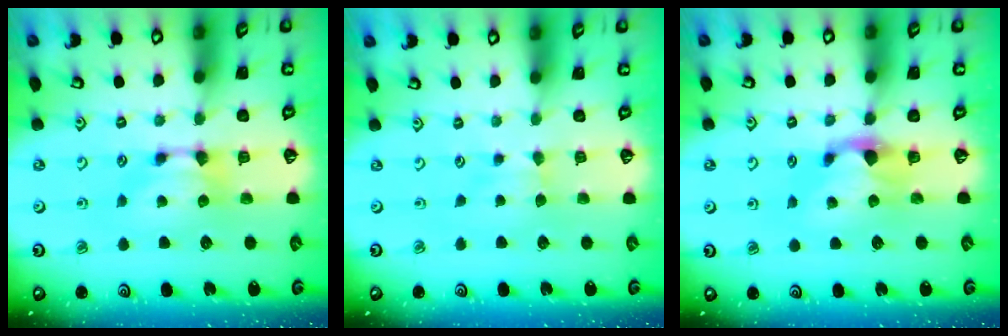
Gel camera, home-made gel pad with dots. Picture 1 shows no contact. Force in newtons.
{"total": 1.7, "press": 1.6, "slide": 0.5}
{"total": 1.2, "press": 0.1, "slide": 1.2}